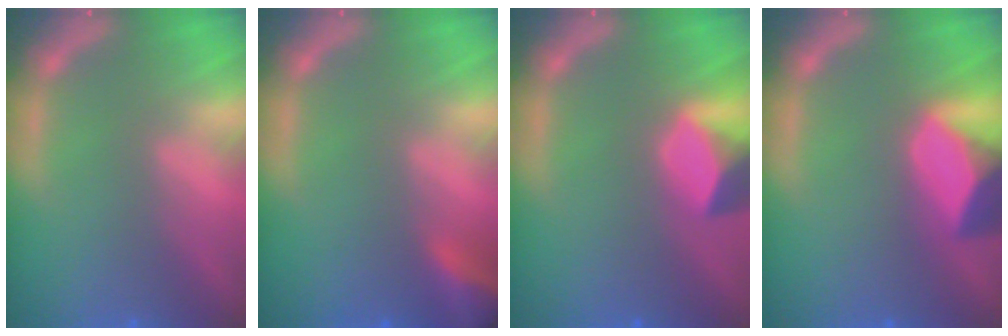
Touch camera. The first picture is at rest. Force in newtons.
{"total": 4.9}
{"total": 4.4}
{"total": 7.5}